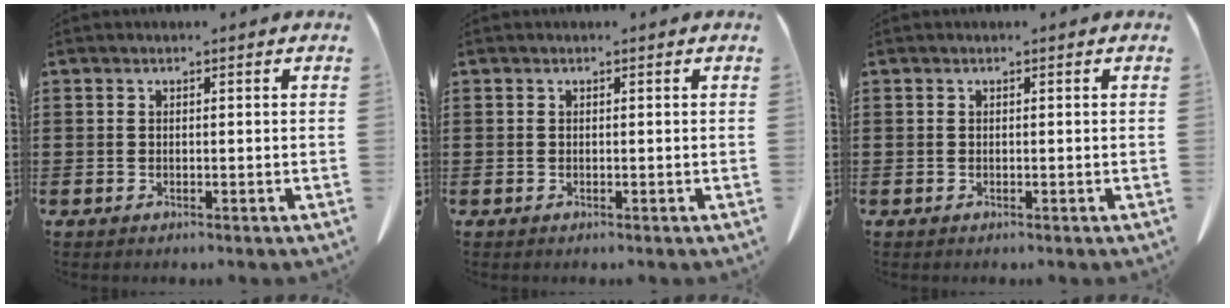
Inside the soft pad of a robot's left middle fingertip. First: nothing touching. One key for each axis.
{"total": 0.0}
{"total": 0.0}